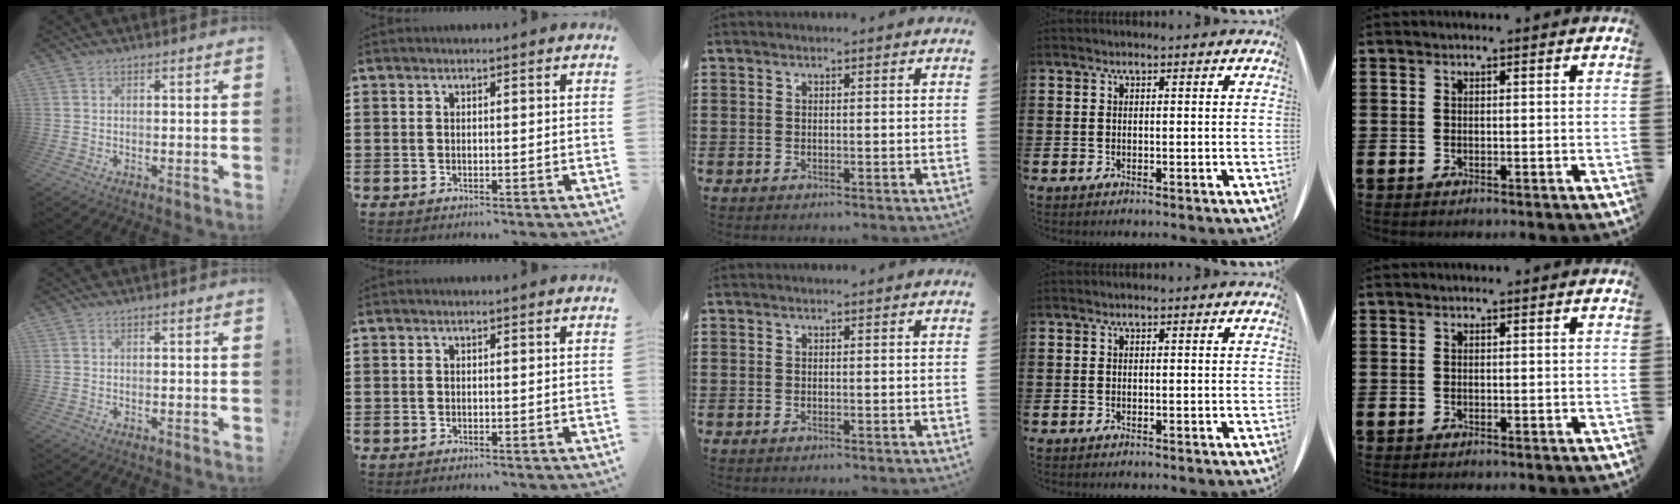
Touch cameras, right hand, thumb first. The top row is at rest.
{}